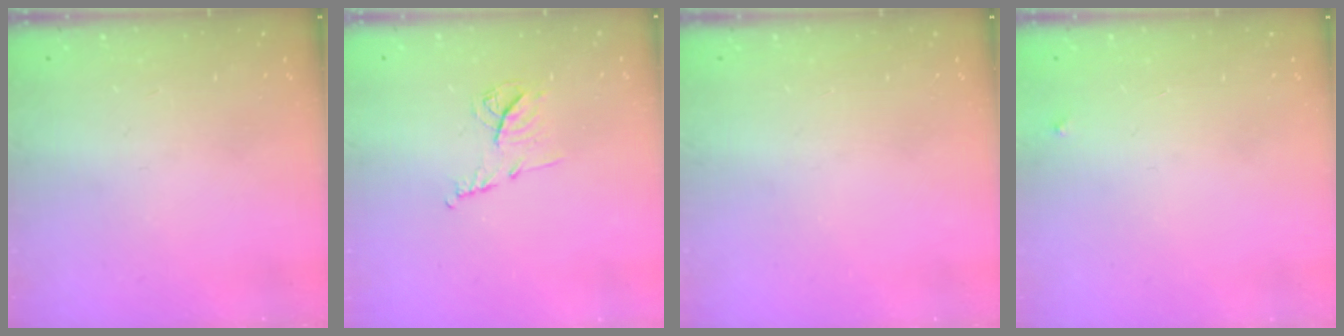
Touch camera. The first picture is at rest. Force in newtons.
{"total": 7.9, "press": 7.9, "slide": 0.3}
{"total": 0.0}
{"total": 2.5, "press": 2.4, "slide": 0.4}